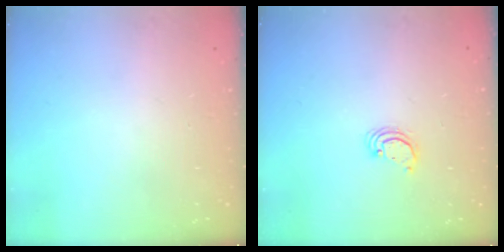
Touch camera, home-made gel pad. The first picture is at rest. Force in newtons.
{"total": 2.7, "press": 2.7, "slide": 0.2}